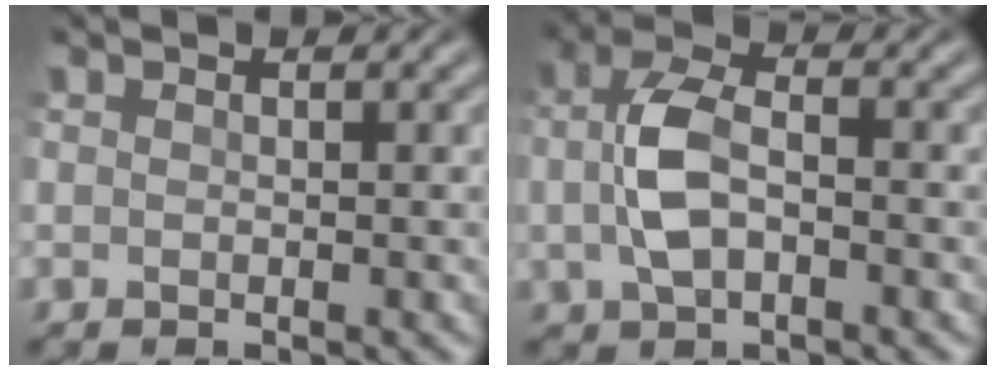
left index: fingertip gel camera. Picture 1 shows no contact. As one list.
[{"total": 4.7, "force": [-0.4, 2.5, 3.9], "torque": [-0.084, 0.002, -0.010]}]